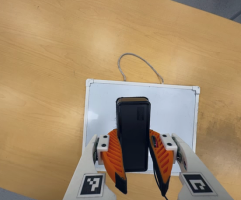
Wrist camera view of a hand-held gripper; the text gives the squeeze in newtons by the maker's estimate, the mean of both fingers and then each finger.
{"total": 10.7, "left": 9.2, "right": 12.2}